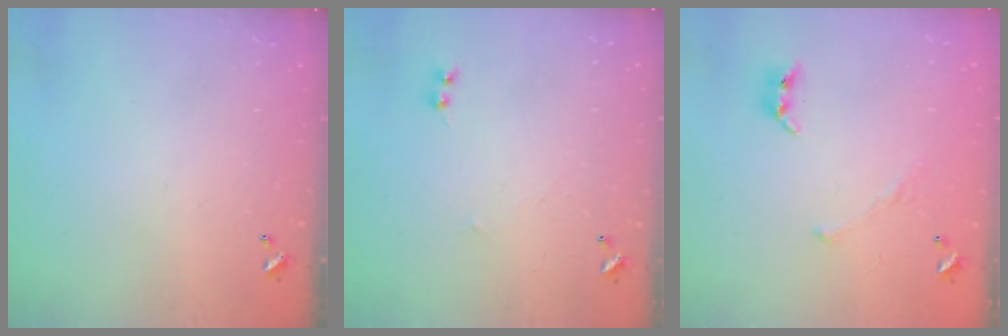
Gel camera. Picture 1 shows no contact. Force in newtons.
{"total": 1.1, "press": 0.9, "slide": 0.6}
{"total": 3.6, "press": 3.5, "slide": 0.9}